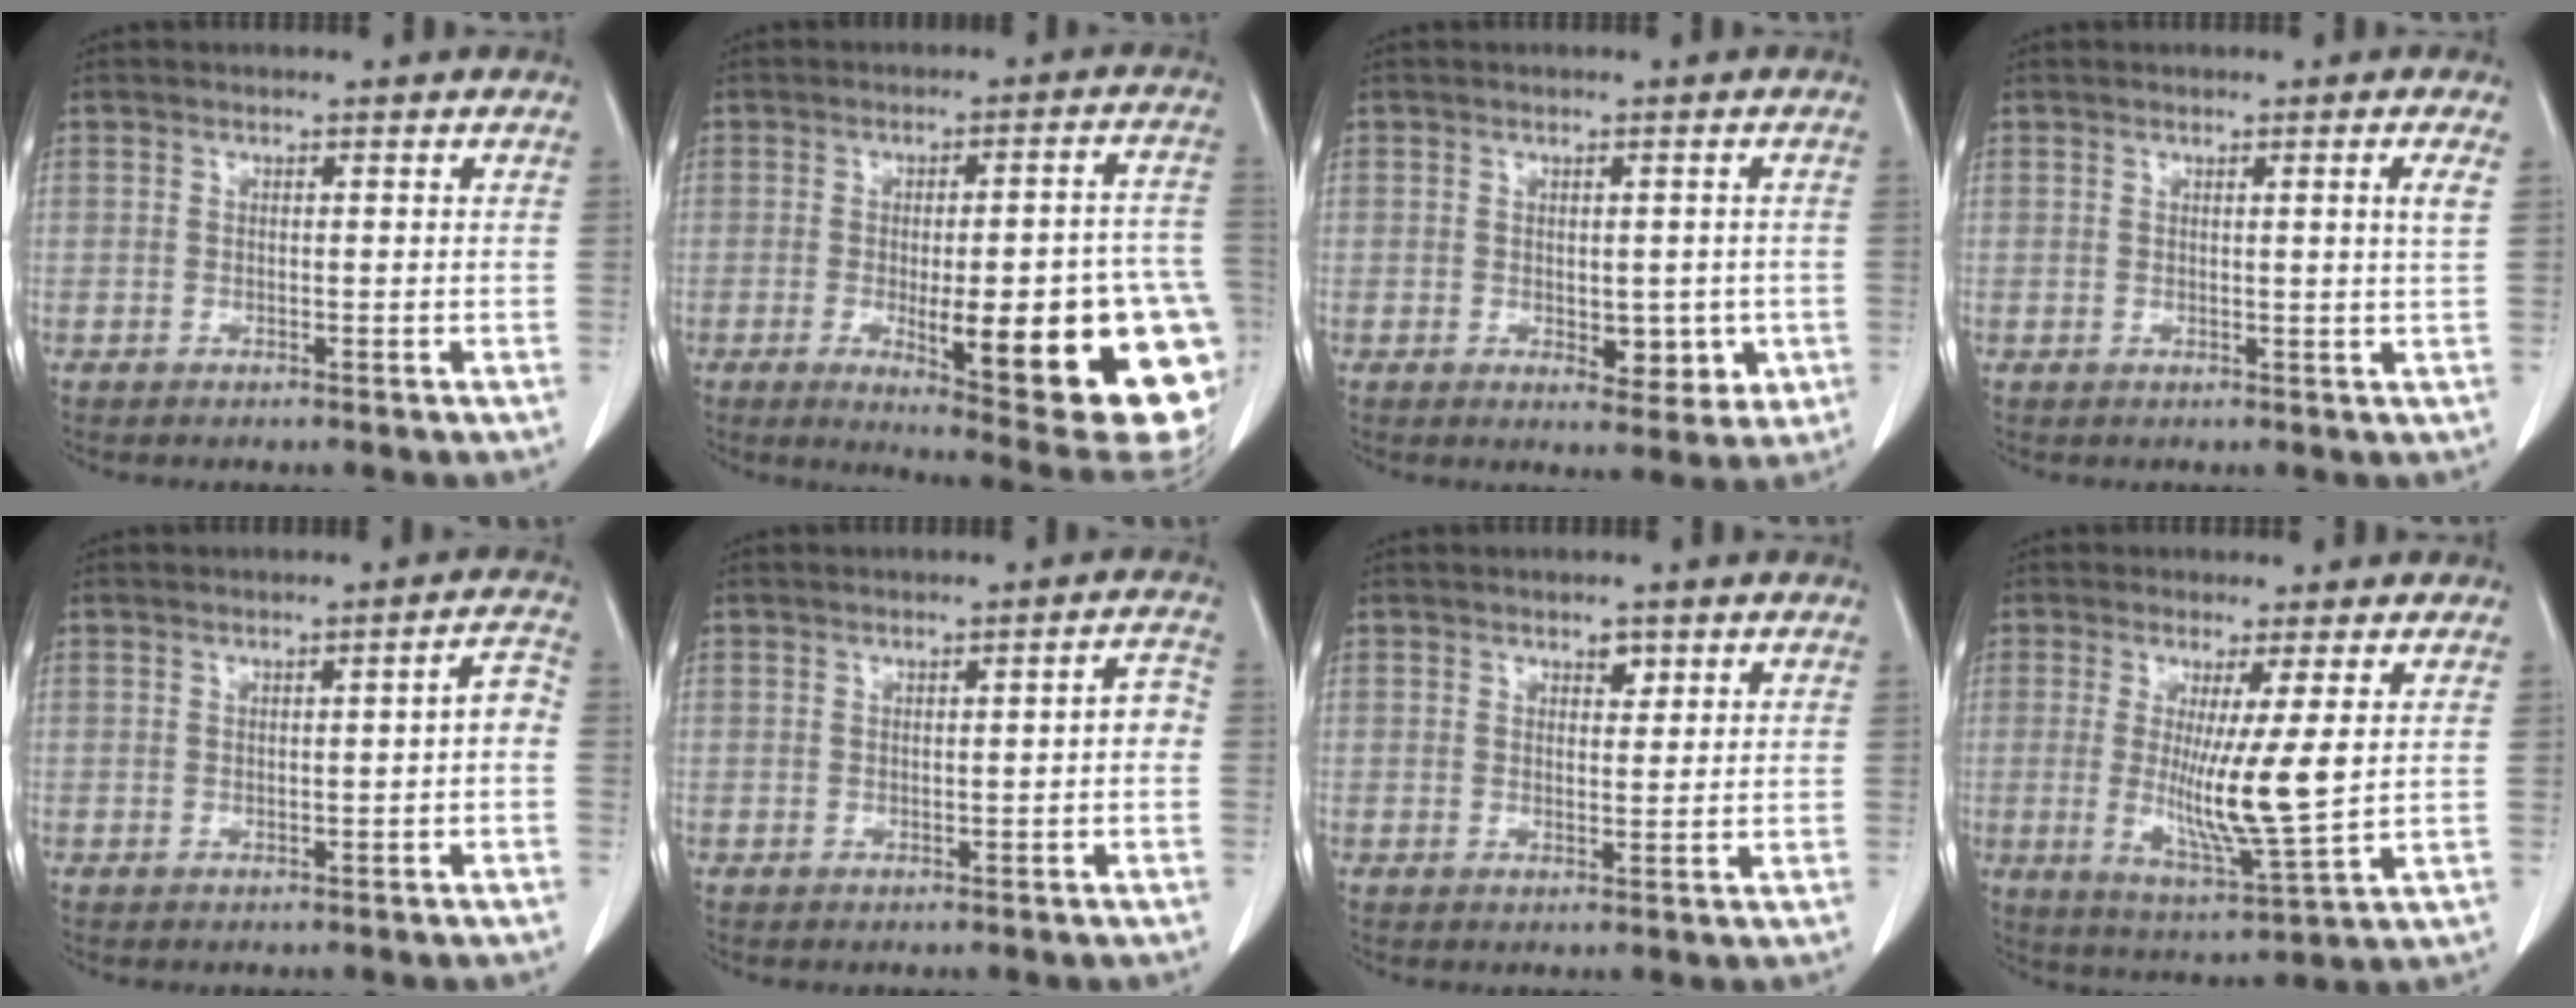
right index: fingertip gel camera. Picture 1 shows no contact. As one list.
[{"total": 23.9, "force": [-6.9, 4.4, 22.4], "torque": [-0.187, 0.002, -0.071]}, {"total": 5.4, "force": [-0.9, 3.0, 4.4], "torque": [-0.041, -0.003, -0.003]}, {"total": 2.1, "force": [0.9, -0.8, 1.8], "torque": [-0.027, -0.009, 0.016]}, {"total": 2.6, "force": [-0.4, 0.3, 2.6], "torque": [-0.030, 0.012, -0.004]}, {"total": 2.3, "force": [-0.3, 0.4, 2.3], "torque": [-0.027, 0.011, -0.003]}, {"total": 1.7, "force": [1.1, 0.8, 0.9], "torque": [-0.012, -0.004, 0.017]}, {"total": 9.5, "force": [0.9, -0.4, 9.5], "torque": [-0.181, -0.038, 0.018]}]